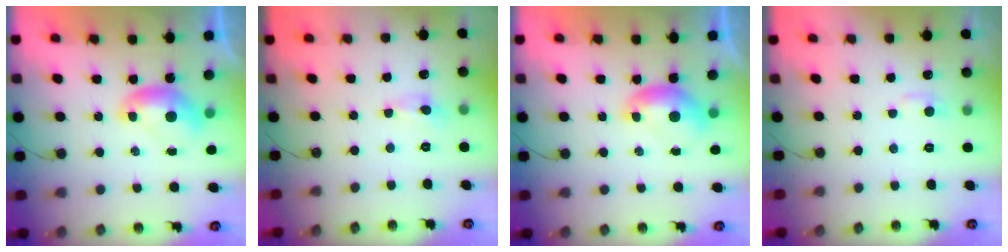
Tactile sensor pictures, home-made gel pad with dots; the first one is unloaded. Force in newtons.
{"total": 1.0, "press": 0.9, "slide": 0.6}
{"total": 0.0}
{"total": 1.2, "press": 0.9, "slide": 0.8}